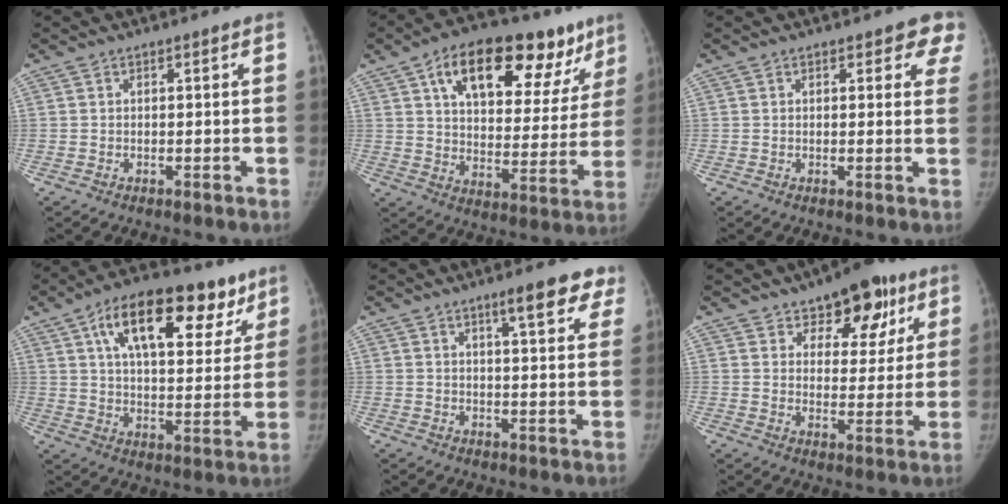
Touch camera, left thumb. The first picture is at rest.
{"total": 25.7, "force": [14.1, 12.8, 17.2], "torque": [-0.208, -0.004, 0.214]}
{"total": 5.2, "force": [3.6, 2.5, 2.7], "torque": [0.011, -0.012, 0.027]}
{"total": 22.4, "force": [11.6, 10.7, 15.9], "torque": [-0.202, -0.012, 0.183]}
{"total": 8.1, "force": [5.3, 2.0, 5.8], "torque": [-0.050, -0.024, 0.070]}
{"total": 13.4, "force": [7.9, 7.4, 7.9], "torque": [-0.056, -0.032, 0.114]}